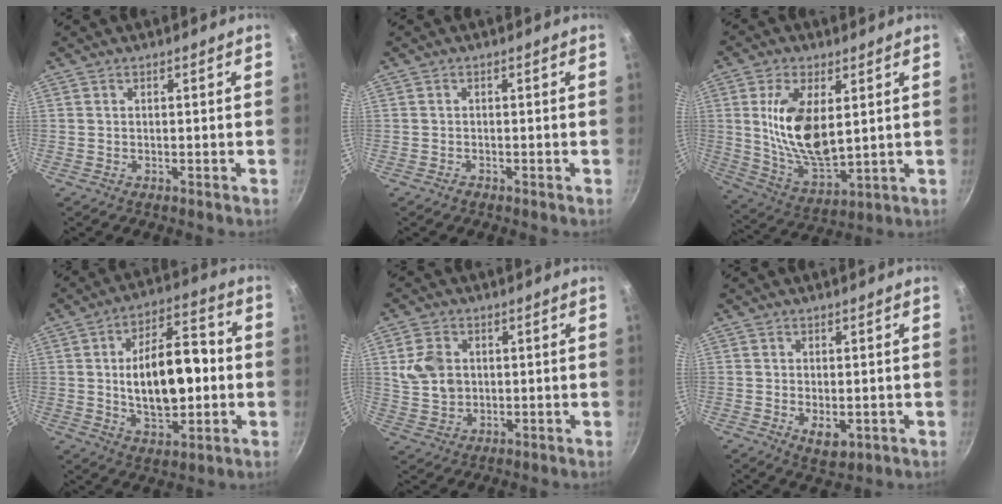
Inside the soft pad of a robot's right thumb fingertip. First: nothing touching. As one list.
[{"total": 0.5, "force": [-0.4, 0.2, 0.1], "torque": [0.000, 0.000, -0.011]}, {"total": 14.8, "force": [2.8, 7.3, 12.5], "torque": [-0.226, -0.023, 0.068]}, {"total": 17.0, "force": [0.1, 8.8, 14.5], "torque": [-0.208, 0.019, 0.003]}, {"total": 7.3, "force": [1.6, 5.5, 4.6], "torque": [-0.073, -0.003, 0.037]}, {"total": 4.0, "force": [-0.9, 2.2, 3.2], "torque": [-0.049, -0.009, -0.005]}]